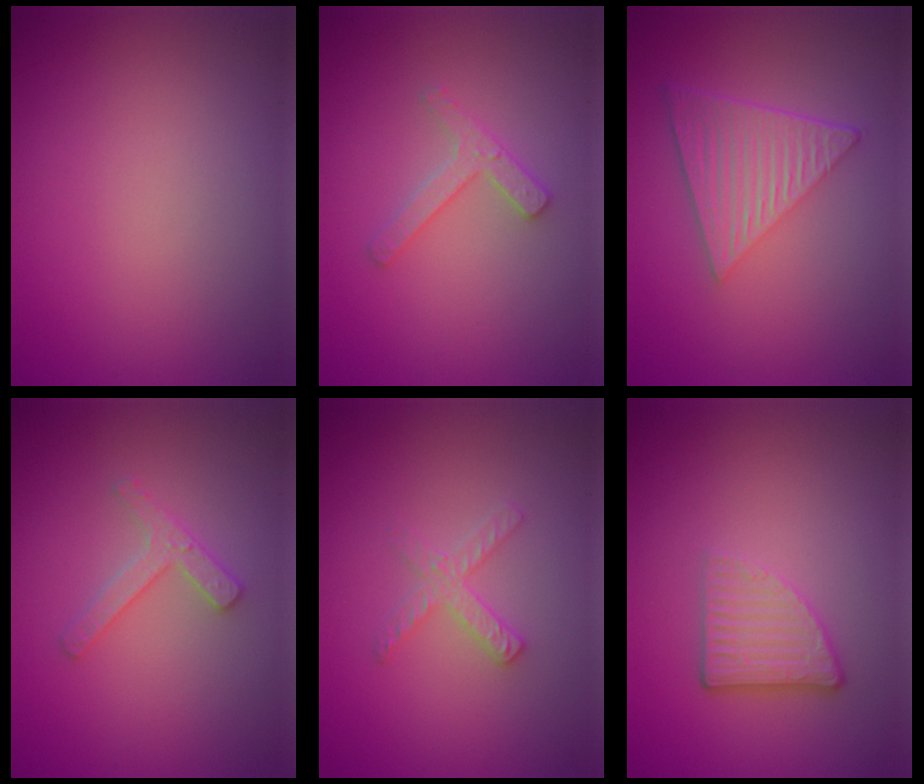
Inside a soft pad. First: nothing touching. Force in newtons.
{"total": 2.3, "press": 2.2, "slide": 0.4}
{"total": 6.2, "press": 4.2, "slide": 4.6}
{"total": 2.3, "press": 2.2, "slide": 0.4}
{"total": 2.0, "press": 2.0, "slide": 0.2}
{"total": 3.0, "press": 2.1, "slide": 2.1}